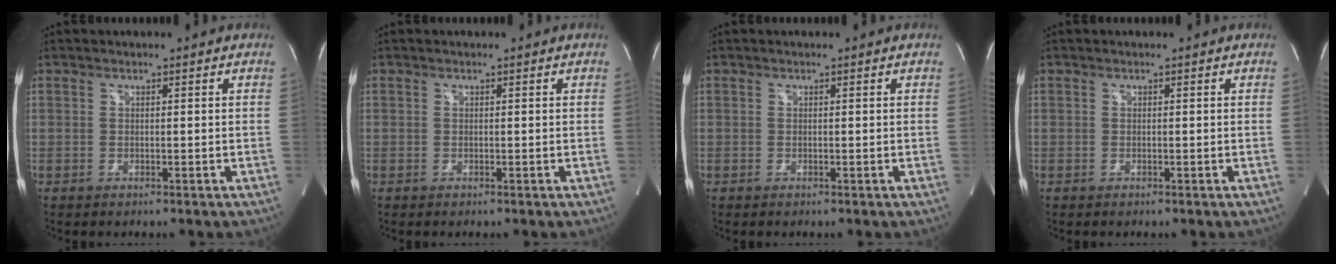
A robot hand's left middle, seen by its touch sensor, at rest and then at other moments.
{"total": 0.0}
{"total": 0.0}
{"total": 0.0}